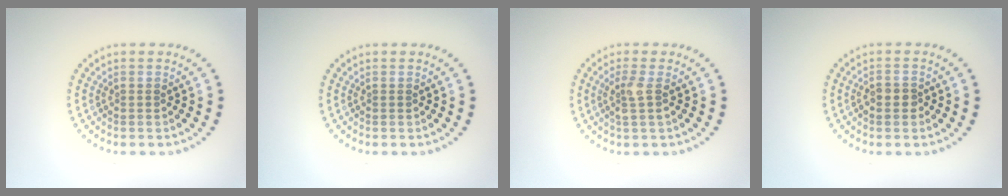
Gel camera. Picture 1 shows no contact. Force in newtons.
{"total": 0.0}
{"total": 1.8, "press": 1.5, "slide": 0.9}
{"total": 1.7, "press": 1.6, "slide": 0.5}